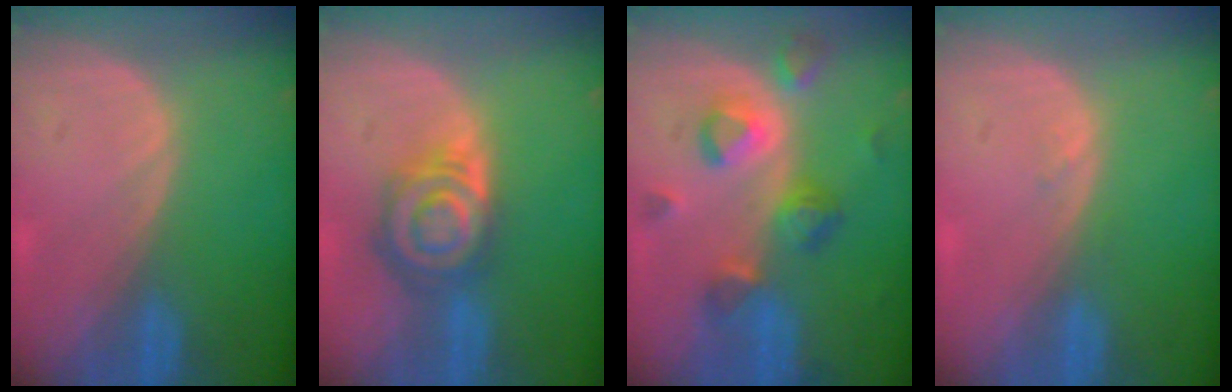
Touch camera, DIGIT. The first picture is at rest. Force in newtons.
{"total": 8.0, "press": 7.0, "slide": 3.9}
{"total": 7.6, "press": 7.5, "slide": 1.6}
{"total": 0.7, "press": 0.6, "slide": 0.3}